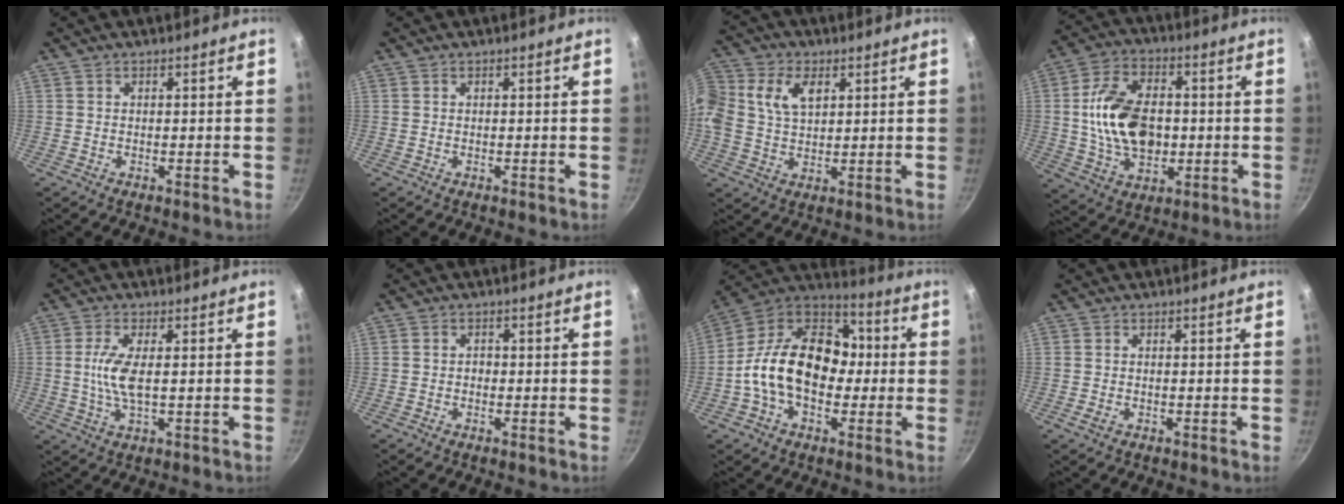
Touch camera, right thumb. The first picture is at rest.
{"total": 0.0}
{"total": 12.2, "force": [3.5, 8.7, 7.8], "torque": [-0.164, 0.021, 0.058]}
{"total": 15.7, "force": [0.0, 10.4, 11.7], "torque": [-0.190, 0.015, 0.000]}
{"total": 6.4, "force": [0.3, 2.2, 6.0], "torque": [-0.136, 0.000, 0.004]}
{"total": 1.2, "force": [-0.5, 1.0, 0.6], "torque": [-0.008, 0.006, -0.010]}
{"total": 20.5, "force": [-1.5, 14.5, 14.5], "torque": [-0.203, 0.052, -0.044]}
{"total": 1.3, "force": [-0.6, 0.6, 0.9], "torque": [-0.021, 0.001, -0.013]}